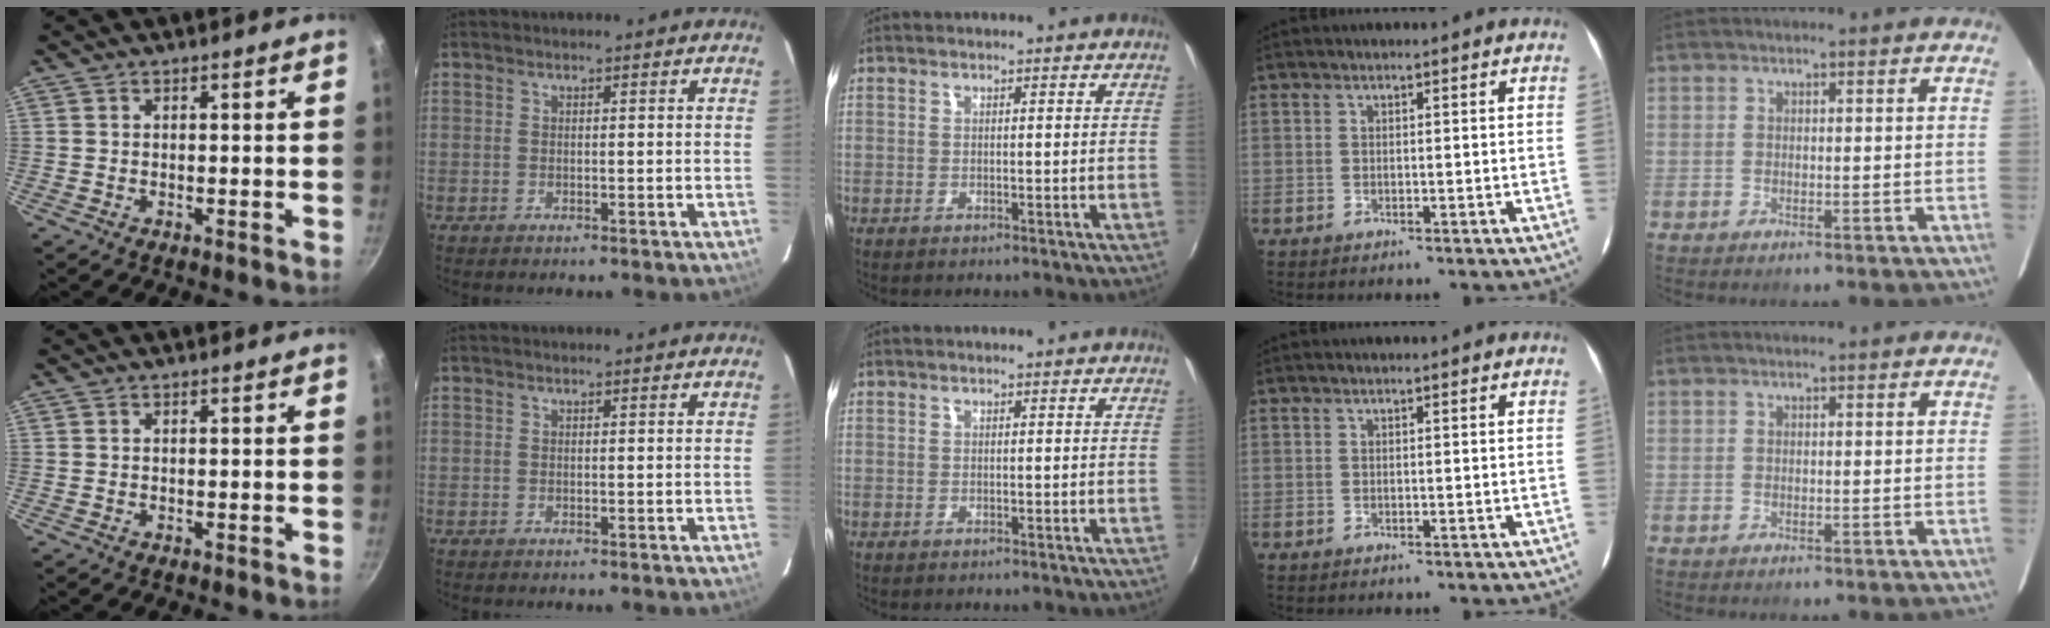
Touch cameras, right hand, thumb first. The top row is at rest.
{}